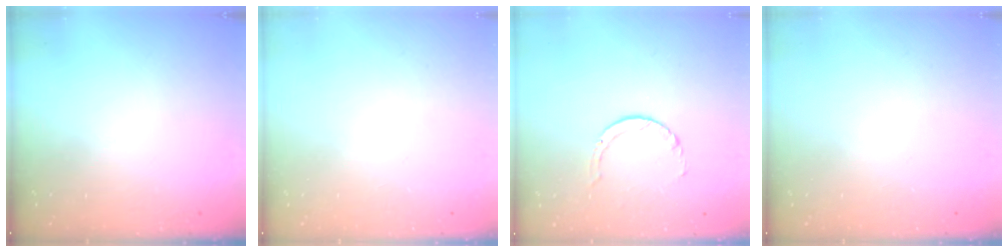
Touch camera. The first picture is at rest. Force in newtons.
{"total": 0.0}
{"total": 3.2, "press": 3.2, "slide": 0.4}
{"total": 0.0}